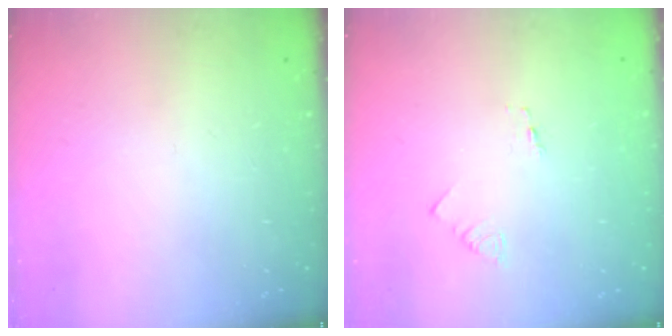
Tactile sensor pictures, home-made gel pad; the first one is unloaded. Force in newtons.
{"total": 1.3, "press": 1.2, "slide": 0.1}